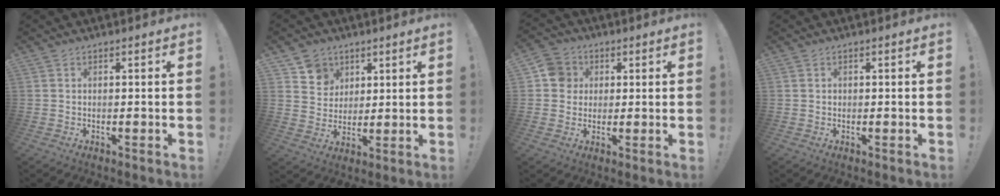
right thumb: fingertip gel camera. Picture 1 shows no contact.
{"total": 7.9, "force": [4.2, 6.6, 0.6], "torque": [-0.010, -0.037, 0.084]}
{"total": 8.8, "force": [2.2, 8.4, 1.9], "torque": [-0.016, -0.008, 0.045]}
{"total": 0.6, "force": [0.0, 0.6, 0.1], "torque": [-0.006, 0.005, 0.001]}